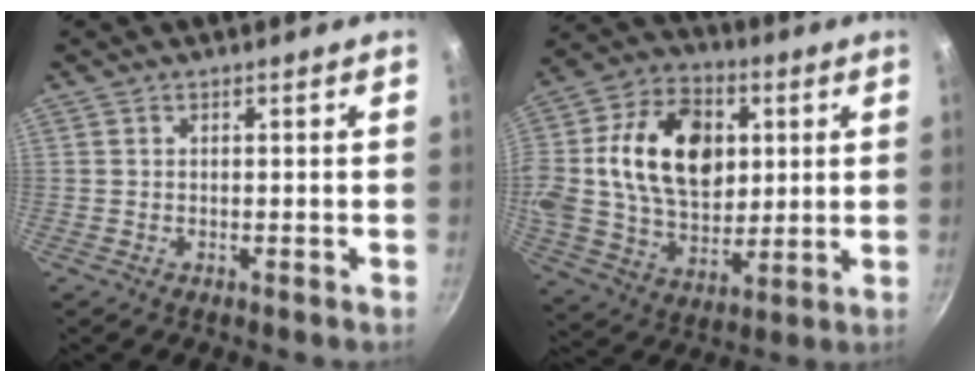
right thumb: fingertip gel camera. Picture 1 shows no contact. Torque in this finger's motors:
{"motor_torque": [2.36, 2.64, 1.95, 0.13, 0.25]}